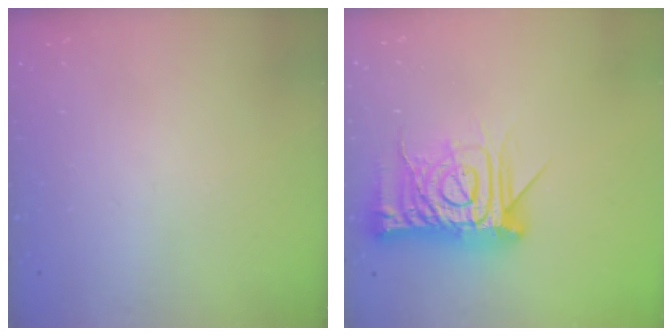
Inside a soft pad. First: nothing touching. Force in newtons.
{"total": 17.6, "press": 17.5, "slide": 1.7}